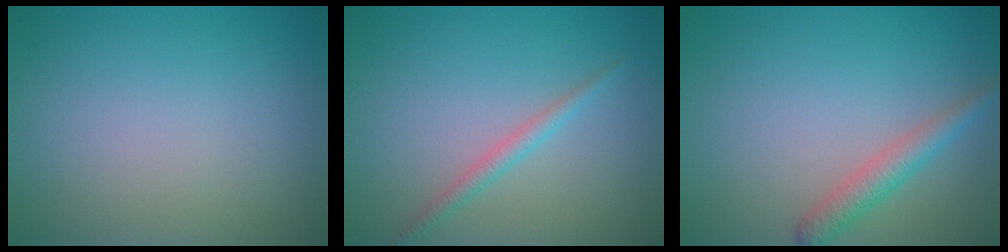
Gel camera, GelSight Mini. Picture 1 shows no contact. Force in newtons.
{"total": 1.5, "press": 1.5, "slide": 0.0}
{"total": 2.5, "press": 2.5, "slide": 0.1}